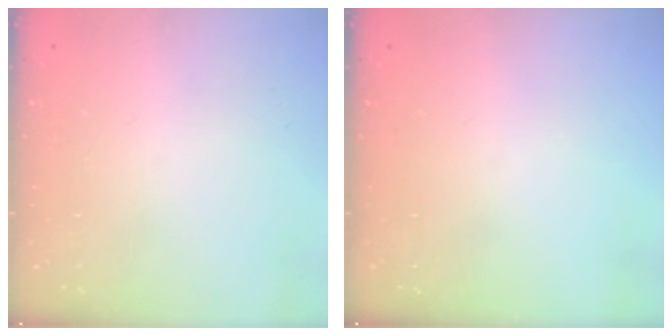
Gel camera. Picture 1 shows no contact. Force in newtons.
{"total": 0.0}